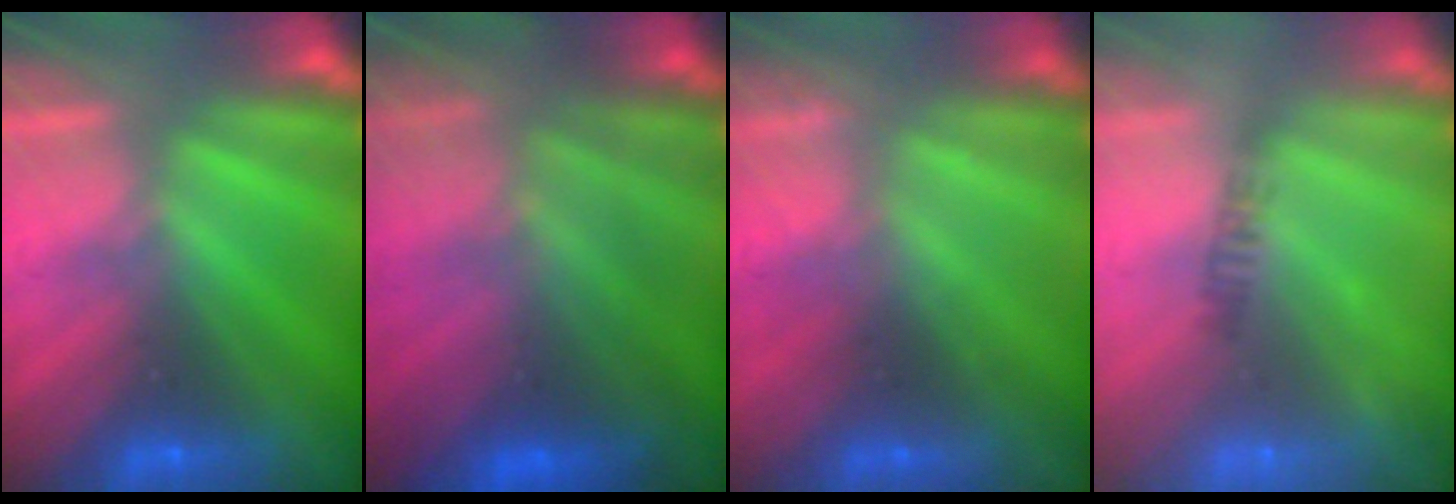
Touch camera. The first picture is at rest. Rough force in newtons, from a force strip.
{"total": 8.3}
{"total": 2.1}
{"total": 2.5}